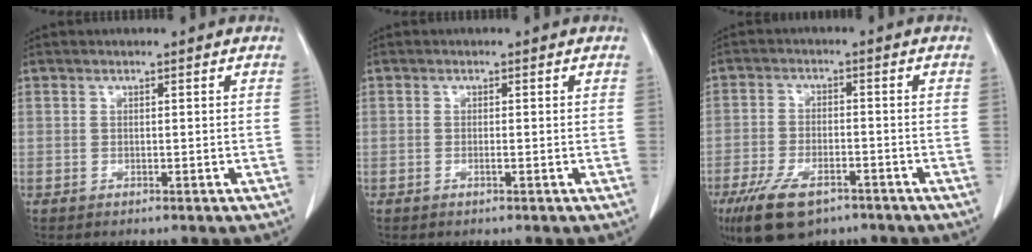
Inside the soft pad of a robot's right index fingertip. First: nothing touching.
{"total": 0.6, "force": [-0.2, 0.0, 0.6], "torque": [-0.011, 0.000, -0.002]}
{"total": 10.4, "force": [-6.8, 4.3, 6.6], "torque": [-0.129, -0.013, -0.115]}